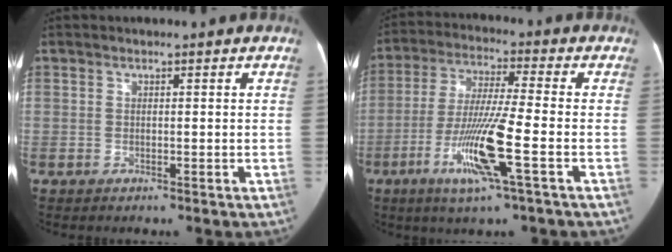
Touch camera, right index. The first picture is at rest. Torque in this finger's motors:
{"motor_torque": [1.23, -0.91, 0.35, 0.16]}